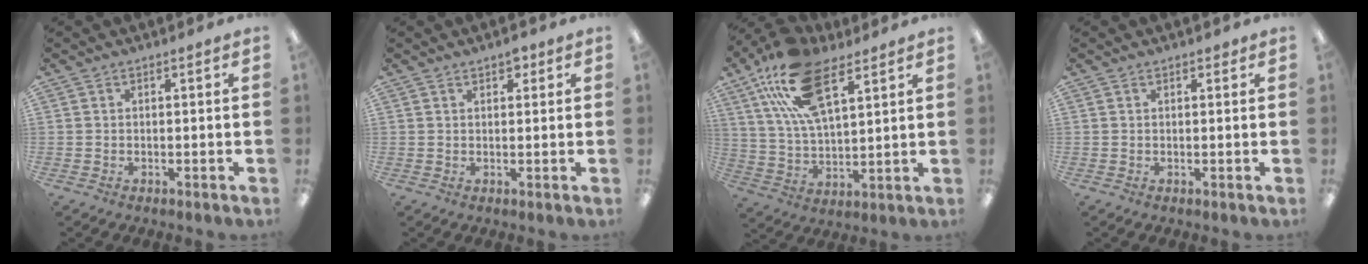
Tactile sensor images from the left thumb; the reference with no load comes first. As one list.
[{"total": 2.6, "force": [1.8, 1.2, 1.5], "torque": [-0.016, -0.004, 0.028]}, {"total": 19.1, "force": [11.0, 8.7, 12.9], "torque": [-0.254, -0.026, 0.196]}, {"total": 1.1, "force": [0.8, 0.5, 0.7], "torque": [-0.006, -0.002, 0.012]}]